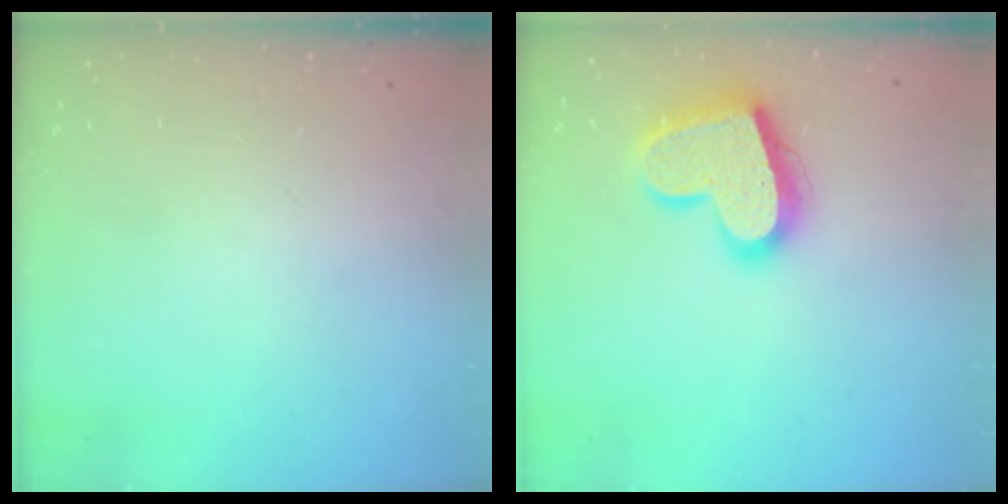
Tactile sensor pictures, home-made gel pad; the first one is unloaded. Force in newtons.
{"total": 20.3, "press": 20.3, "slide": 1.5}